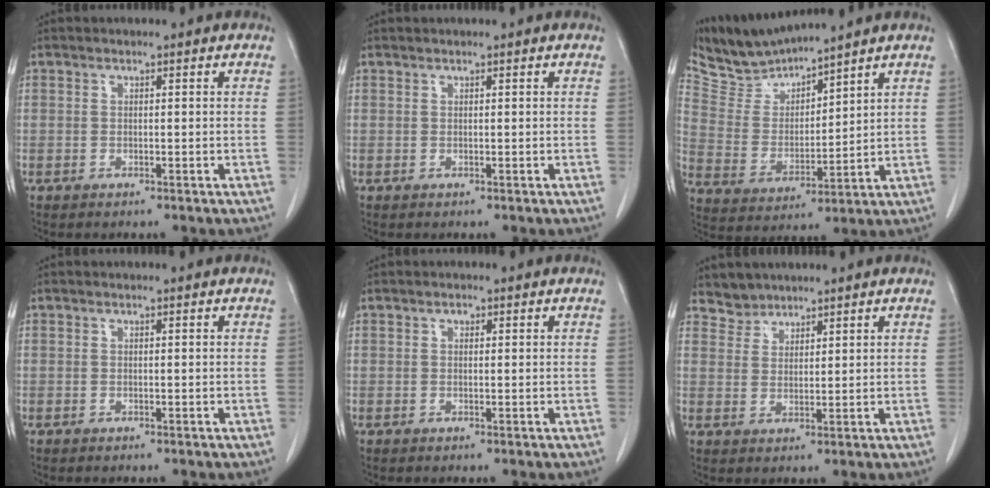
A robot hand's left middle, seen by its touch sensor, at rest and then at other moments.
{"total": 0.0}
{"total": 8.0, "force": [8.0, 0.2, 0.5], "torque": [-0.031, -0.001, 0.177]}
{"total": 0.0}
{"total": 0.6, "force": [0.3, 0.4, 0.3], "torque": [-0.007, 0.000, 0.005]}
{"total": 3.0, "force": [2.6, 1.3, -0.6], "torque": [0.018, 0.004, 0.047]}